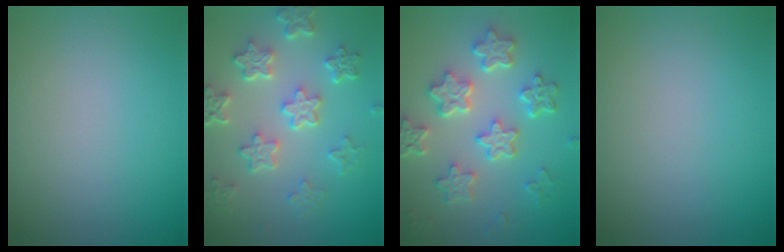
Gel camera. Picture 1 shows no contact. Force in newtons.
{"total": 5.7, "press": 4.2, "slide": 3.8}
{"total": 5.8, "press": 4.6, "slide": 3.6}
{"total": 0.0}